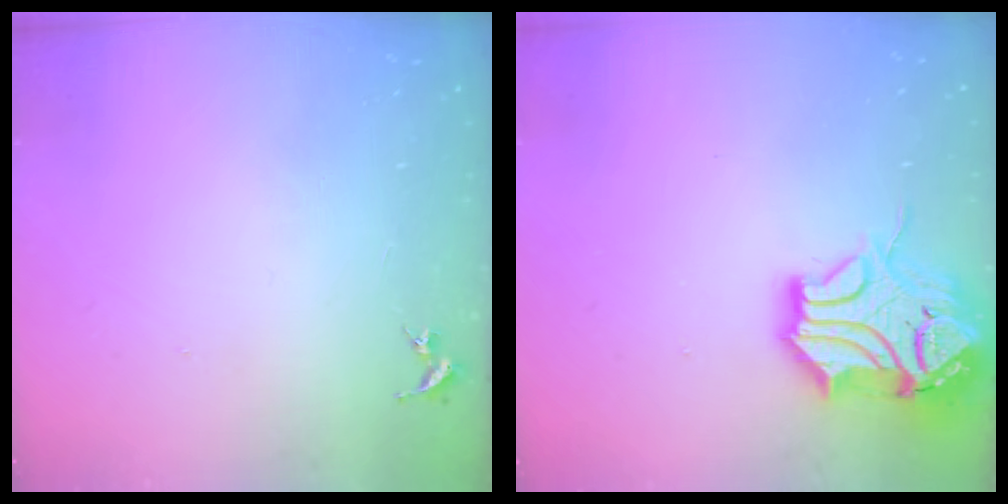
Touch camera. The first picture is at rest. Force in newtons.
{"total": 17.2, "press": 17.1, "slide": 2.0}